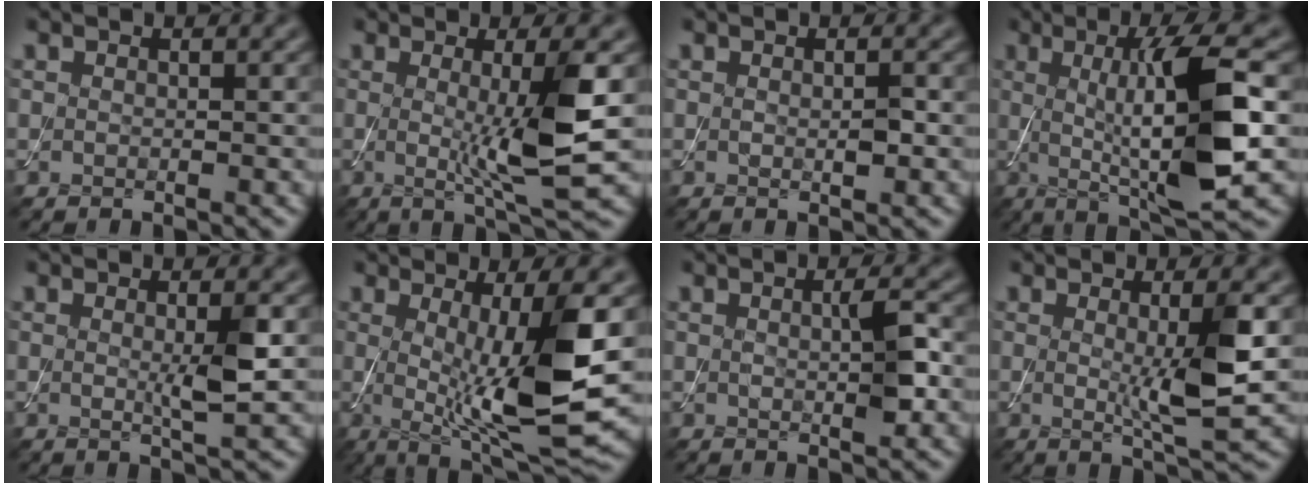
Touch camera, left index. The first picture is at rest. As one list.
[{"total": 7.0, "force": [0.0, 1.0, 7.0], "torque": [-0.114, -0.013, 0.005]}, {"total": 1.0, "force": [0.0, 0.3, 1.0], "torque": [-0.020, -0.002, 0.000]}, {"total": 10.7, "force": [0.1, 2.2, 10.4], "torque": [-0.159, -0.003, 0.008]}, {"total": 2.9, "force": [0.0, 0.3, 2.9], "torque": [-0.052, -0.007, 0.000]}, {"total": 11.3, "force": [-0.3, 2.5, 11.0], "torque": [-0.178, -0.018, 0.005]}, {"total": 2.7, "force": [0.1, 0.4, 2.7], "torque": [-0.044, -0.001, 0.000]}, {"total": 5.4, "force": [0.1, 0.8, 5.3], "torque": [-0.089, -0.010, 0.004]}]